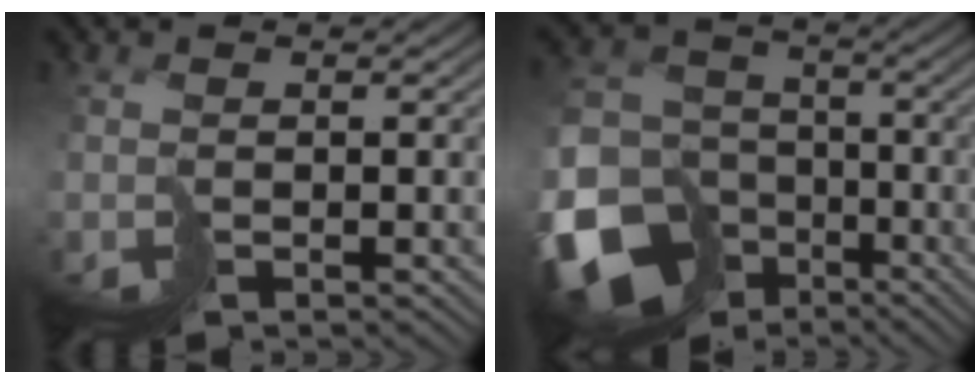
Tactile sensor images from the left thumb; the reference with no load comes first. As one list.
[{"total": 17.0, "force": [-8.0, 13.0, 7.6], "torque": [-0.213, -0.055, -0.120]}]